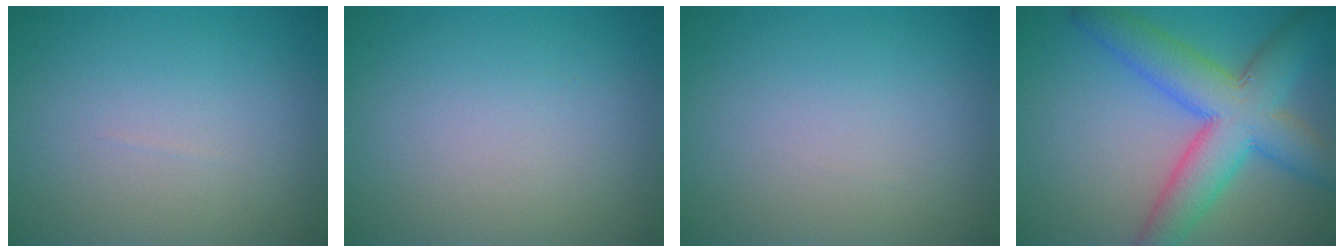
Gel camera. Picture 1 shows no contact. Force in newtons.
{"total": 0.0}
{"total": 0.0}
{"total": 8.8, "press": 8.8, "slide": 0.1}